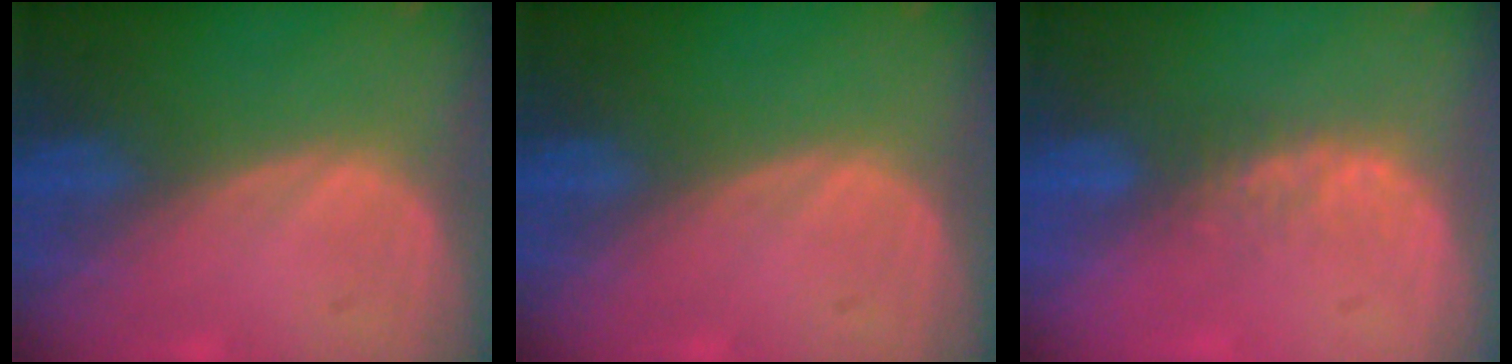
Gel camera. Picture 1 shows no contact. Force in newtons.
{"total": 0.0}
{"total": 2.8, "press": 2.4, "slide": 1.5}